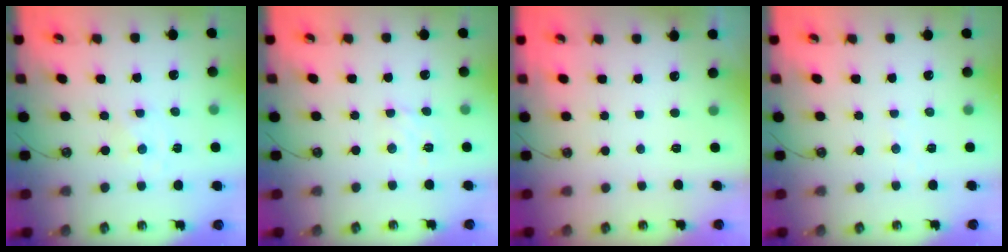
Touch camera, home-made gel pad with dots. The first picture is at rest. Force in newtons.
{"total": 2.9, "press": 2.8, "slide": 0.5}
{"total": 0.0}
{"total": 2.9, "press": 2.9, "slide": 0.4}